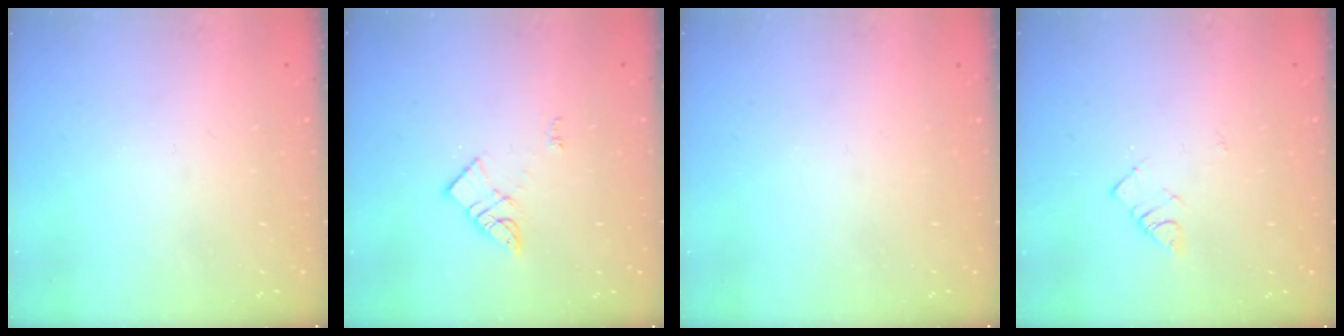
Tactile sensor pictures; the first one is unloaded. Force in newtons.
{"total": 7.1, "press": 7.1, "slide": 0.1}
{"total": 0.0}
{"total": 2.9, "press": 2.9, "slide": 0.5}